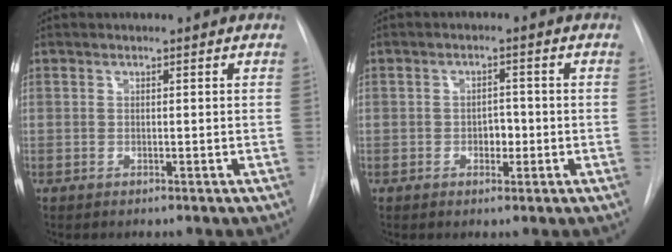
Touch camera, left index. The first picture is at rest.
{"total": 2.6, "force": [-0.7, 1.7, 1.8], "torque": [-0.022, 0.006, -0.008]}